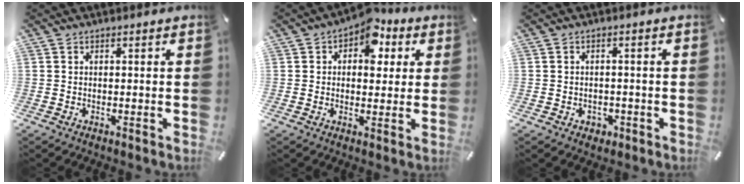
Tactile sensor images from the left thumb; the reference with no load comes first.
{"total": 8.8, "force": [3.6, 6.0, 5.4], "torque": [-0.064, -0.022, 0.055]}
{"total": 2.2, "force": [-0.8, 1.9, 0.7], "torque": [-0.014, 0.003, -0.017]}